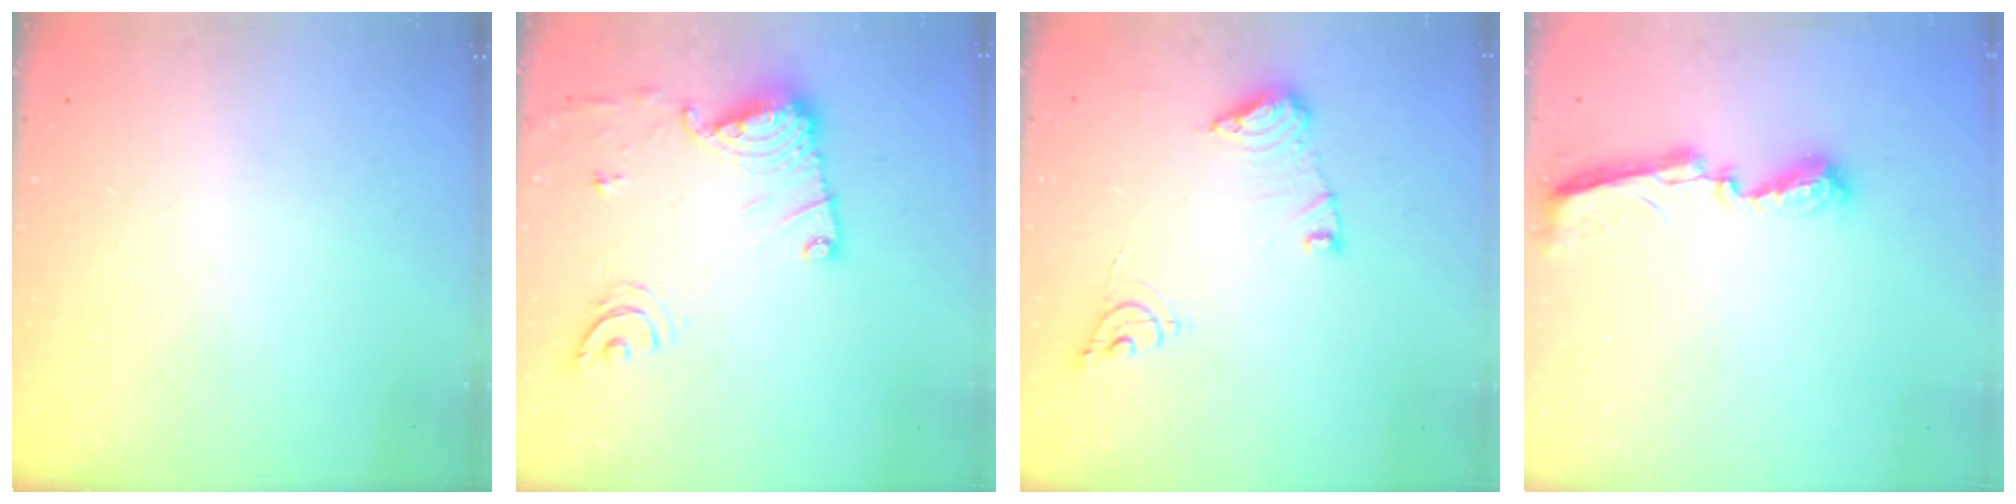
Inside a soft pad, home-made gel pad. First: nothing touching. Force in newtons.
{"total": 14.2, "press": 14.2, "slide": 1.4}
{"total": 10.2, "press": 10.2, "slide": 0.6}
{"total": 8.9, "press": 8.9, "slide": 0.2}